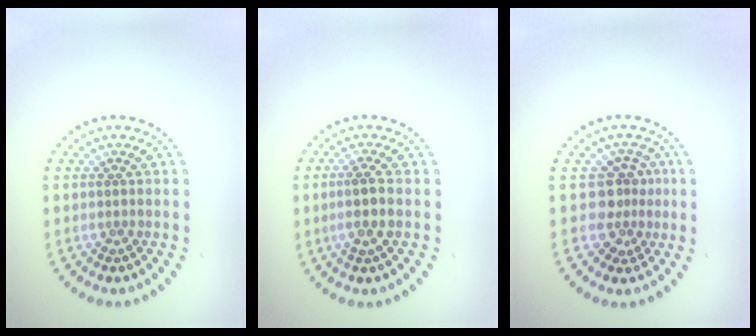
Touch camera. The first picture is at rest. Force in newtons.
{"total": 2.2, "press": 2.0, "slide": 1.0}
{"total": 2.8, "press": 2.1, "slide": 1.8}